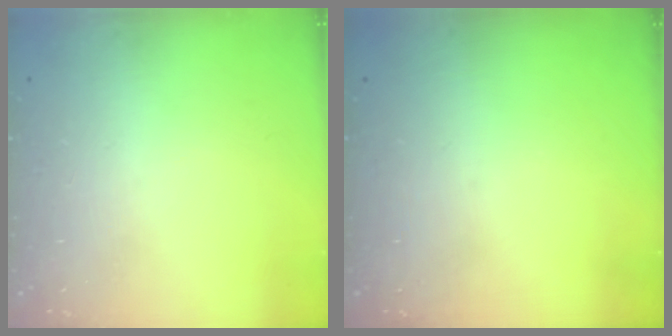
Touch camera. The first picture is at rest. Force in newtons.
{"total": 0.0}